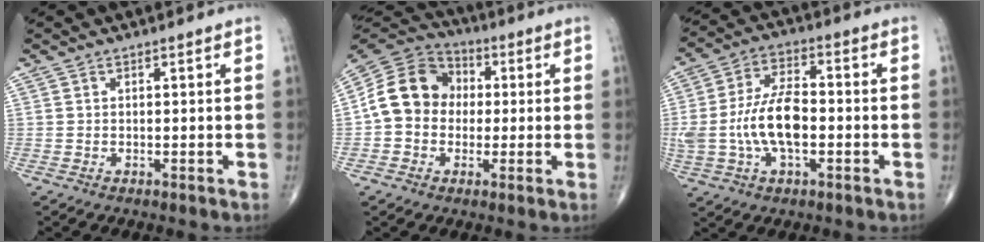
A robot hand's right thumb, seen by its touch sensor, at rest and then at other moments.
{"total": 12.7, "force": [0.2, 10.7, 6.8], "torque": [-0.103, 0.033, -0.009]}
{"total": 13.1, "force": [-1.7, 6.6, 11.2], "torque": [-0.228, 0.024, -0.032]}